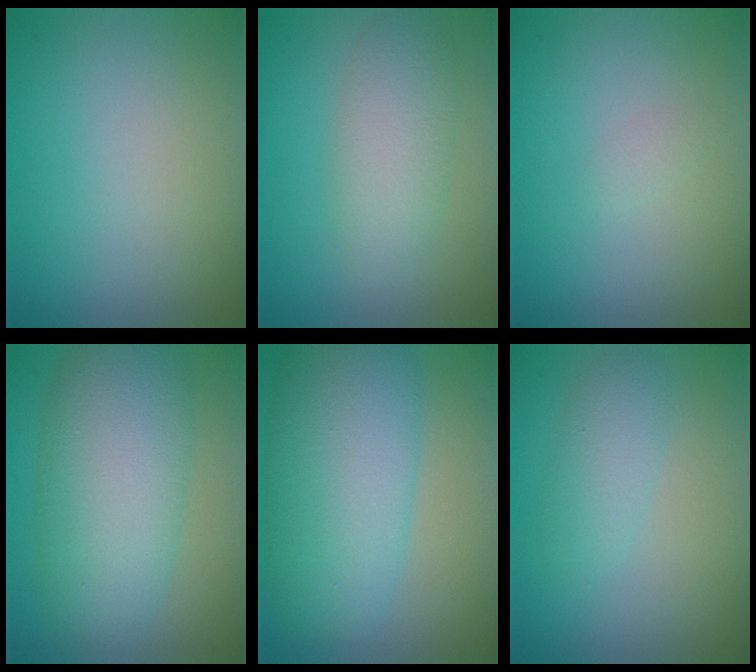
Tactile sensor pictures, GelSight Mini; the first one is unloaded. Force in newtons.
{"total": 3.8, "press": 3.8, "slide": 0.1}
{"total": 0.6, "press": 0.6, "slide": 0.1}
{"total": 8.7, "press": 8.7, "slide": 0.4}
{"total": 9.5, "press": 9.5, "slide": 0.2}
{"total": 2.2, "press": 2.2, "slide": 0.1}